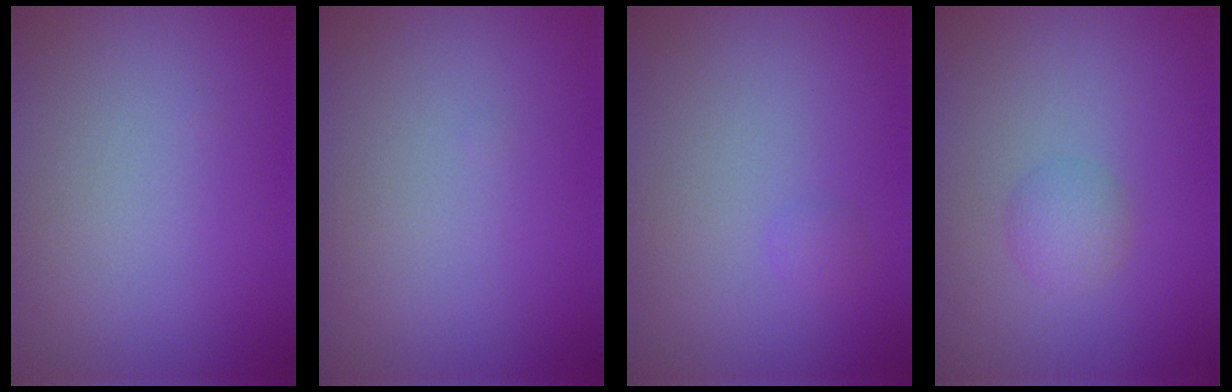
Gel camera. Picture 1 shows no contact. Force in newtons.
{"total": 0.0}
{"total": 0.6, "press": 0.6, "slide": 0.1}
{"total": 1.5, "press": 1.5, "slide": 0.0}